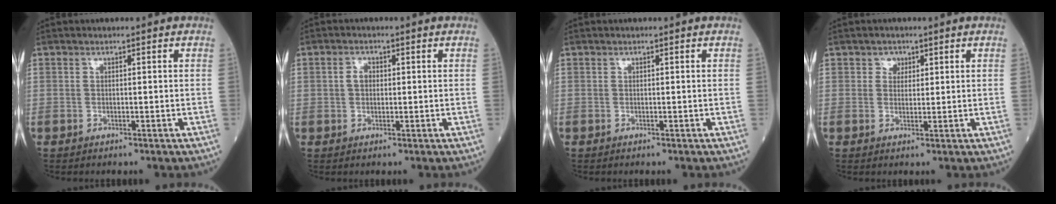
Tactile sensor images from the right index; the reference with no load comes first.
{"total": 2.0, "force": [0.3, 1.5, 1.3], "torque": [-0.025, 0.008, 0.004]}
{"total": 0.0}
{"total": 1.9, "force": [0.9, 1.6, 0.5], "torque": [0.000, 0.000, 0.011]}